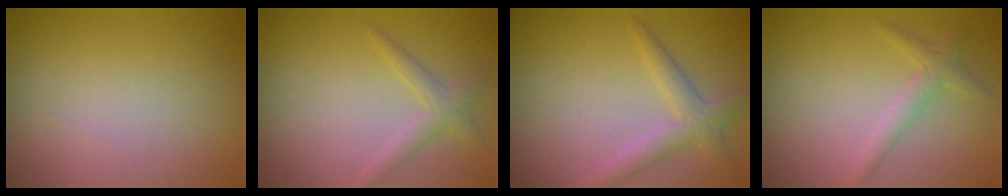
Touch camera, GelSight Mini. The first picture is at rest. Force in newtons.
{"total": 1.8, "press": 1.8, "slide": 0.1}
{"total": 2.8, "press": 2.7, "slide": 0.2}
{"total": 1.7, "press": 1.7, "slide": 0.1}